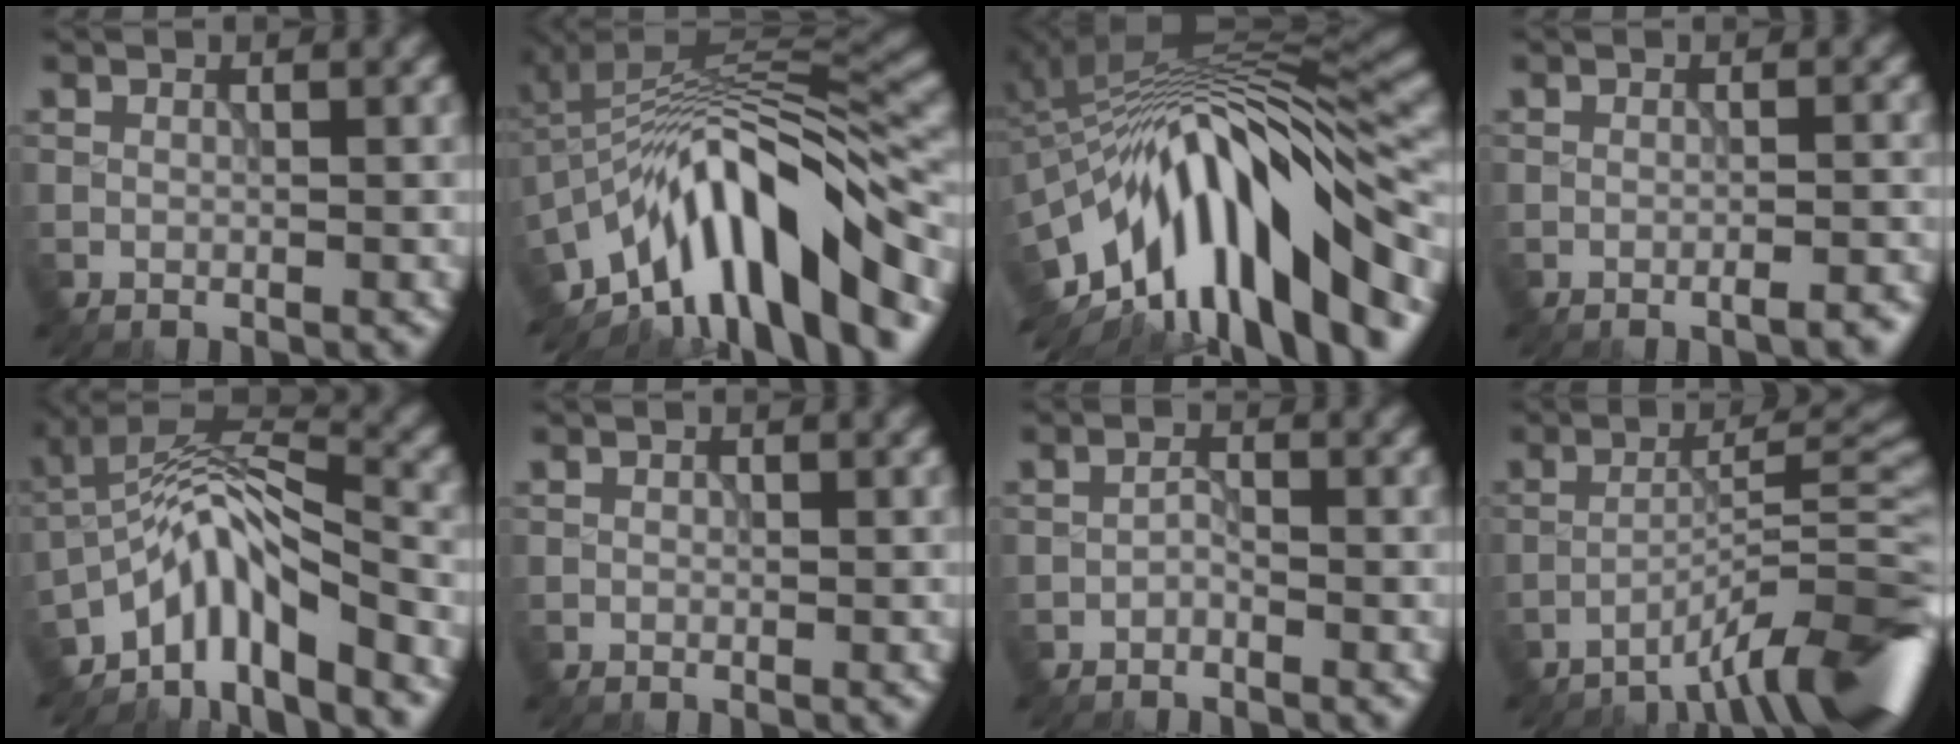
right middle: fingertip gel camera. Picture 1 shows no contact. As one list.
[{"total": 14.2, "force": [-7.2, 4.7, 11.3], "torque": [-0.177, 0.013, -0.117]}, {"total": 15.3, "force": [-6.2, 5.4, 12.8], "torque": [-0.210, 0.026, -0.102]}, {"total": 2.4, "force": [-1.5, 0.6, 1.8], "torque": [-0.019, 0.006, -0.024]}, {"total": 7.5, "force": [-4.7, 2.3, 5.3], "torque": [-0.079, 0.005, -0.096]}, {"total": 0.0}, {"total": 0.7, "force": [-0.5, 0.3, 0.4], "torque": [-0.012, 0.003, -0.011]}, {"total": 8.7, "force": [-5.8, 0.9, 6.4], "torque": [-0.084, 0.019, -0.096]}]